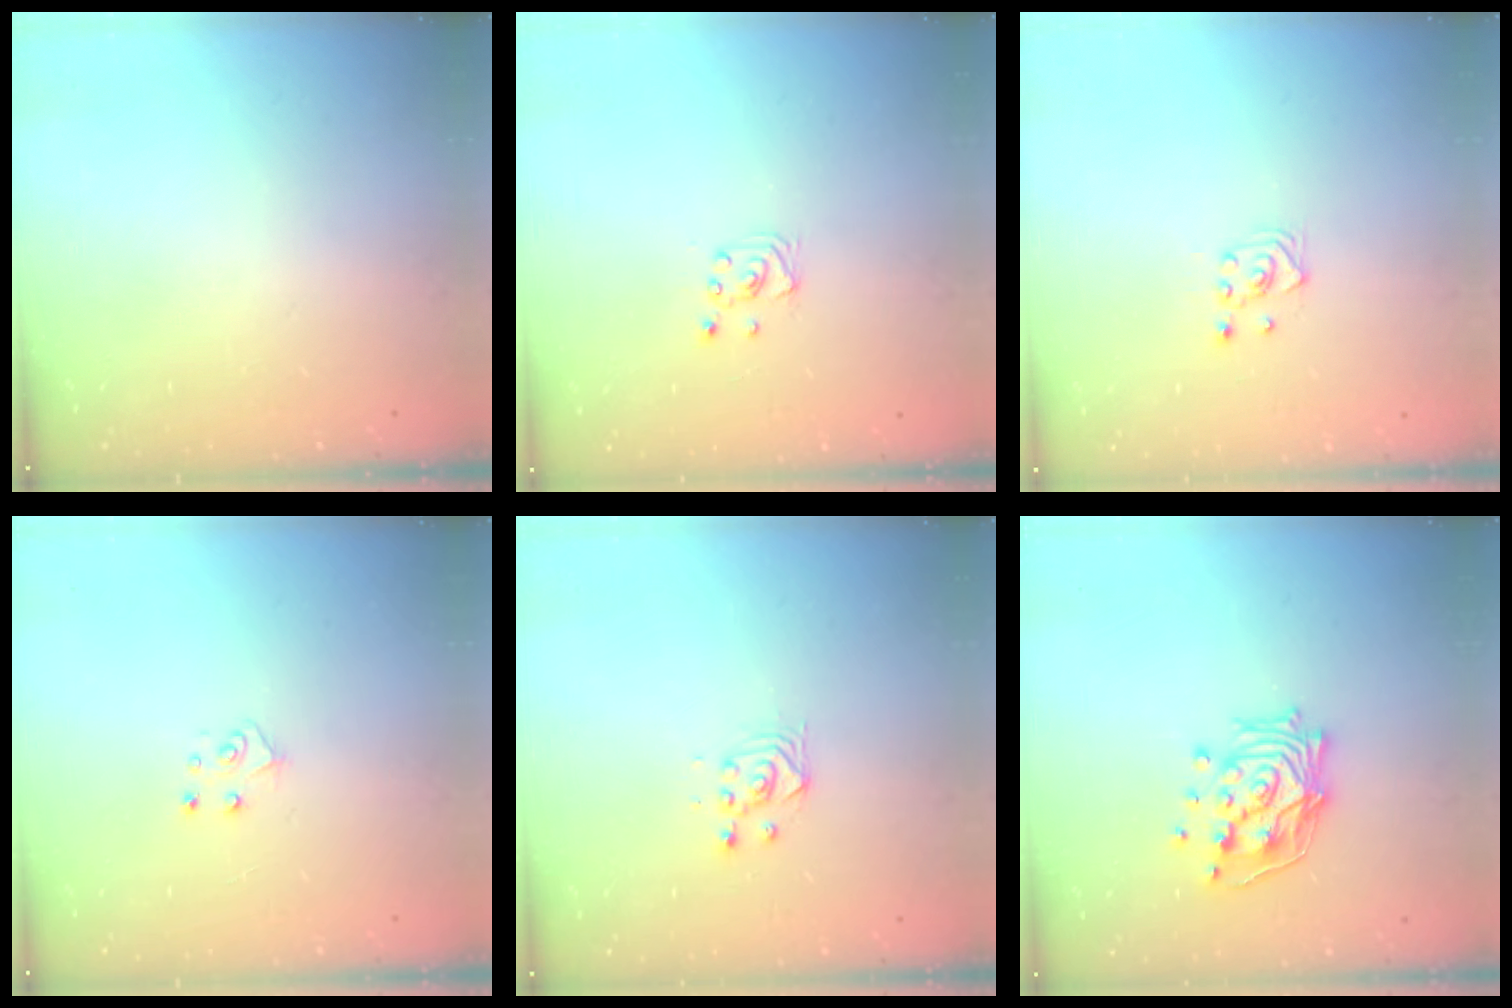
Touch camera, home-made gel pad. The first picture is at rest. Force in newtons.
{"total": 2.3, "press": 2.3, "slide": 0.2}
{"total": 3.0, "press": 2.6, "slide": 1.5}
{"total": 5.1, "press": 5.1, "slide": 0.5}
{"total": 3.3, "press": 3.3, "slide": 0.3}
{"total": 15.4, "press": 15.2, "slide": 1.9}